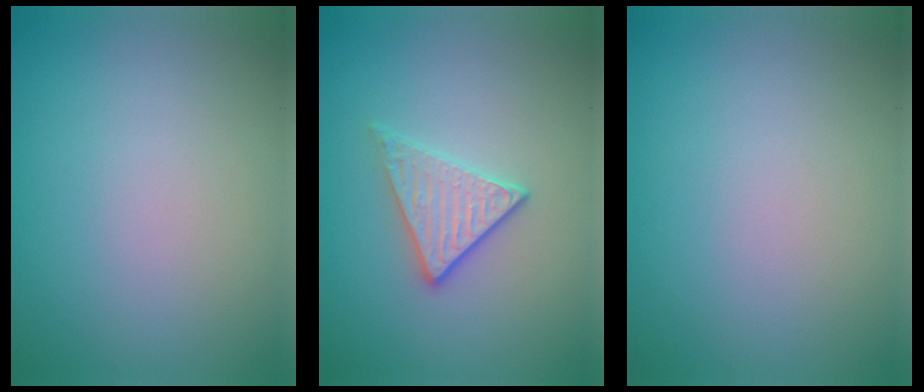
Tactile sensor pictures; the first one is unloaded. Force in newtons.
{"total": 2.8, "press": 2.6, "slide": 1.1}
{"total": 0.0}